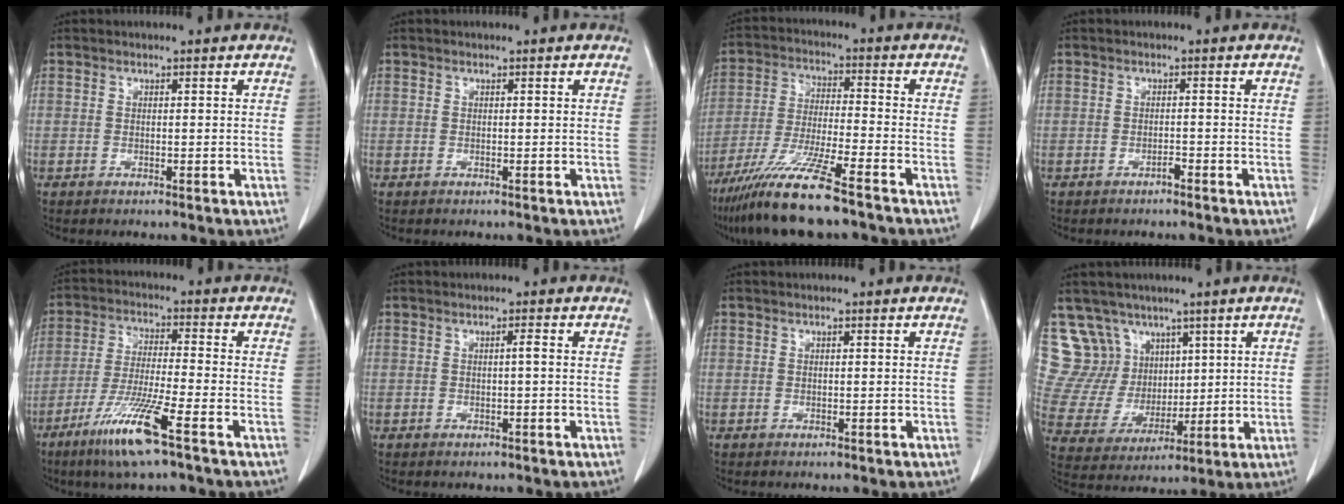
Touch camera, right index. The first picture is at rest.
{"total": 0.0}
{"total": 12.7, "force": [-9.3, 0.2, 8.7], "torque": [-0.169, -0.036, -0.169]}
{"total": 0.9, "force": [-0.8, 0.1, 0.4], "torque": [-0.006, 0.001, -0.011]}
{"total": 10.5, "force": [-6.0, -0.4, 8.5], "torque": [-0.172, -0.030, -0.117]}
{"total": 0.8, "force": [-0.1, 0.0, 0.8], "torque": [-0.013, 0.002, -0.001]}
{"total": 0.0}
{"total": 11.0, "force": [7.1, 8.3, 1.0], "torque": [-0.034, 0.040, 0.152]}